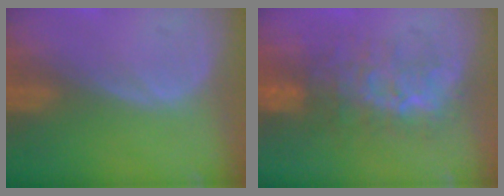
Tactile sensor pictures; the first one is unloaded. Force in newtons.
{"total": 8.2, "press": 7.9, "slide": 2.3}